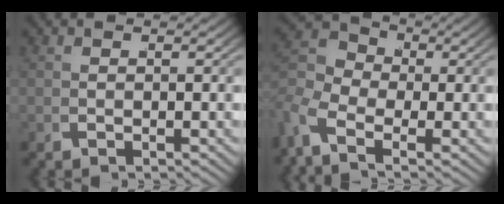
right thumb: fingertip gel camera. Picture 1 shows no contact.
{"total": 5.9, "force": [0.3, 4.0, 4.3], "torque": [-0.095, -0.011, 0.002]}